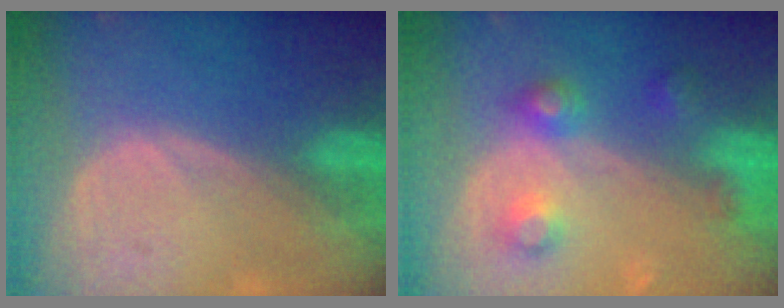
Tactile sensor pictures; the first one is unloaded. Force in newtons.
{"total": 5.3, "press": 5.3, "slide": 0.3}